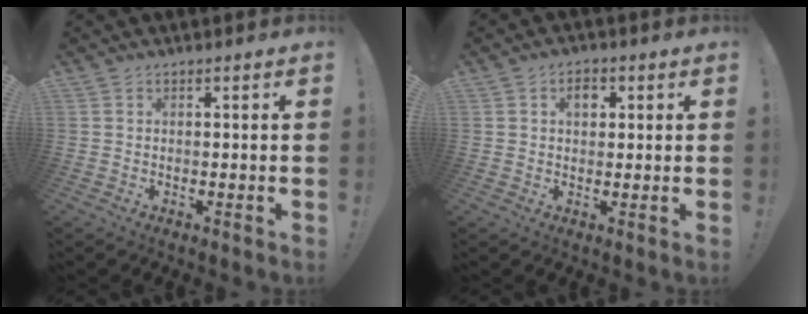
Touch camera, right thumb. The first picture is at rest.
{"total": 3.8, "force": [1.3, 2.6, 2.4], "torque": [-0.022, -0.002, 0.015]}